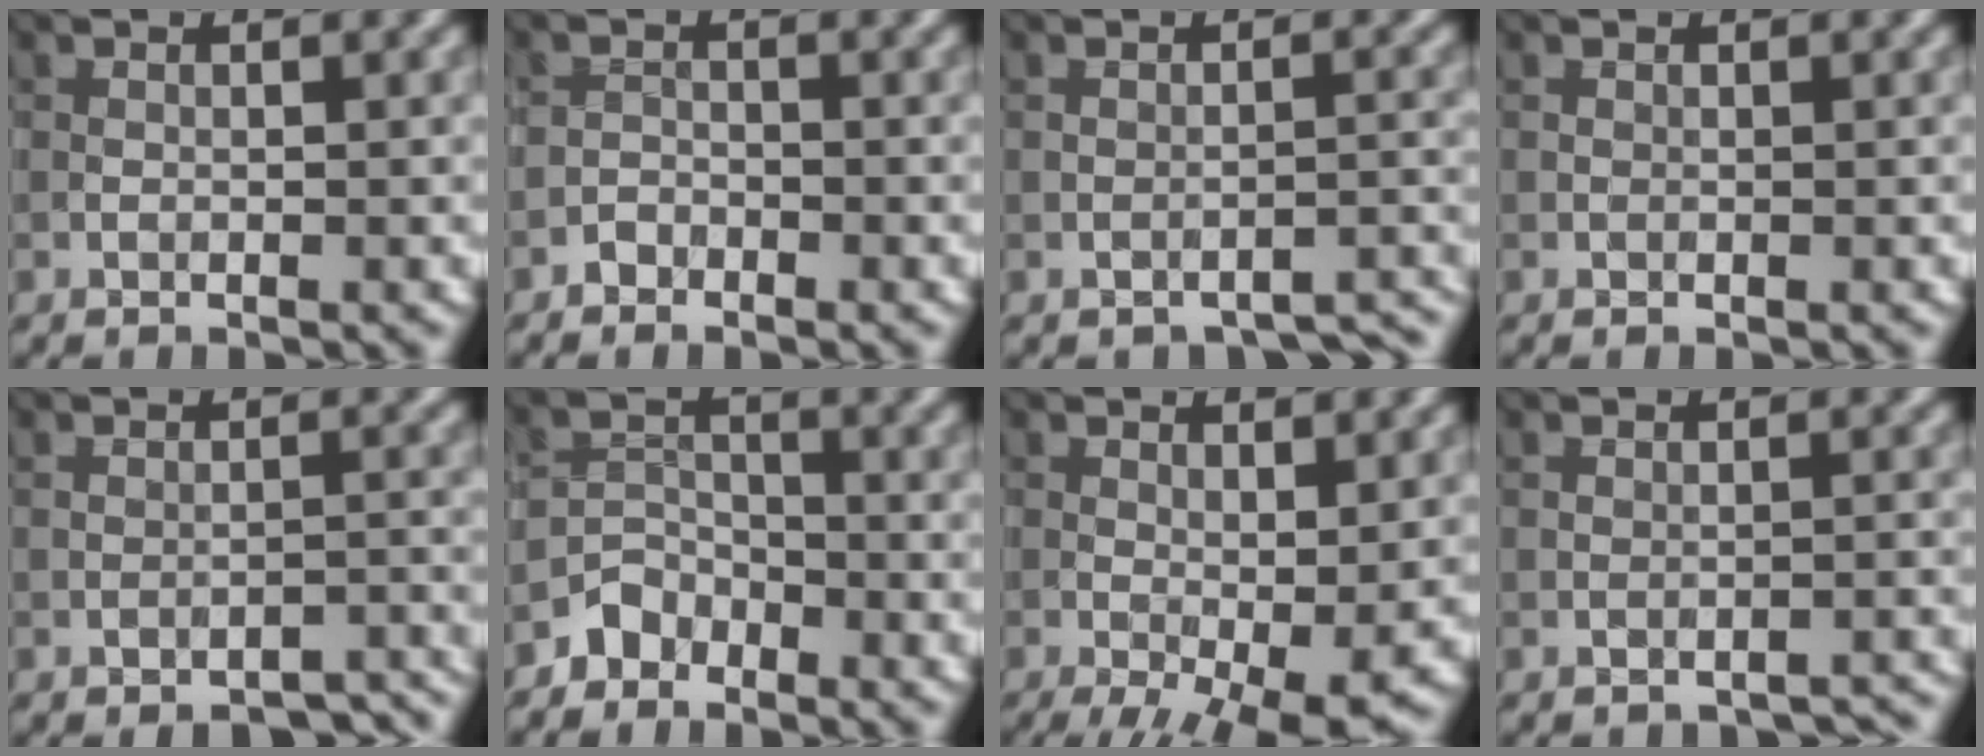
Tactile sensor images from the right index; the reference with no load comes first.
{"total": 0.8, "force": [-0.7, 0.4, -0.1], "torque": [0.005, 0.004, -0.014]}
{"total": 3.0, "force": [-2.6, 1.0, 1.0], "torque": [-0.011, 0.005, -0.030]}
{"total": 0.0}
{"total": 2.7, "force": [-2.2, 1.1, 1.2], "torque": [-0.011, 0.004, -0.028]}
{"total": 2.1, "force": [-1.7, 1.3, 0.0], "torque": [0.008, 0.013, -0.036]}
{"total": 5.3, "force": [-1.6, 2.0, 4.7], "torque": [-0.072, -0.012, -0.017]}
{"total": 1.6, "force": [-1.5, 0.5, 0.3], "torque": [0.002, 0.005, -0.019]}